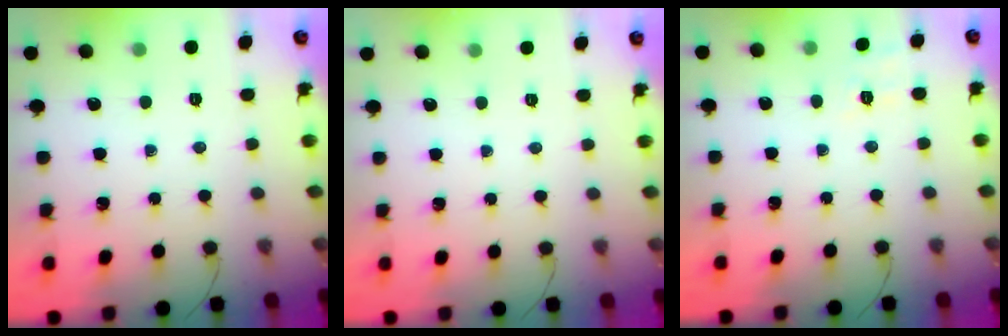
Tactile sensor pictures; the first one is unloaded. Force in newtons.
{"total": 2.5, "press": 2.4, "slide": 0.5}
{"total": 6.7, "press": 6.4, "slide": 2.0}